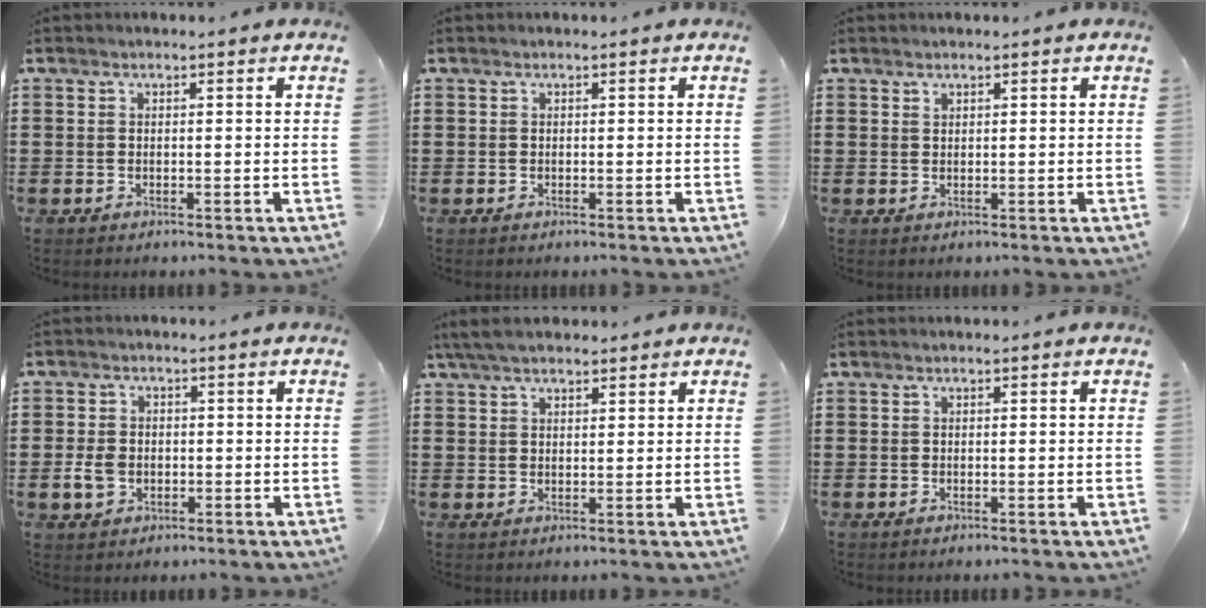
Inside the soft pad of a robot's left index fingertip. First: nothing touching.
{"total": 0.0}
{"total": 0.7, "force": [0.6, 0.3, 0.3], "torque": [-0.007, 0.002, 0.011]}
{"total": 3.8, "force": [-0.7, 3.0, 2.3], "torque": [-0.060, -0.001, -0.017]}
{"total": 3.9, "force": [3.1, 1.2, 2.2], "torque": [-0.049, 0.003, 0.057]}
{"total": 0.0}